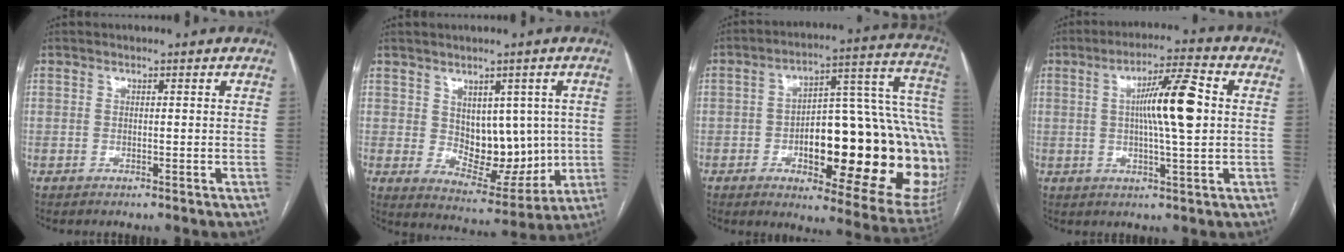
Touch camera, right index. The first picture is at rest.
{"total": 9.7, "force": [1.2, 6.0, 7.6], "torque": [-0.095, 0.003, 0.042]}
{"total": 30.8, "force": [-5.1, 8.5, 29.2], "torque": [-0.299, 0.039, -0.052]}
{"total": 9.9, "force": [1.2, 0.6, 9.8], "torque": [-0.166, 0.009, 0.018]}